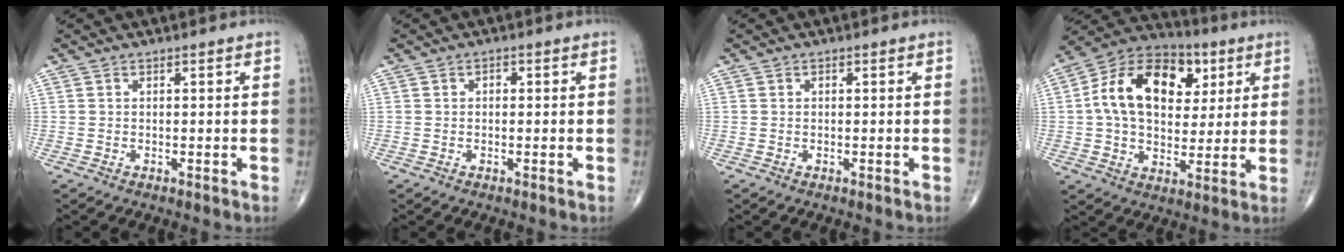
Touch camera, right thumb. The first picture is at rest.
{"total": 1.2, "force": [0.1, 0.8, 0.9], "torque": [-0.011, 0.007, 0.000]}
{"total": 0.5, "force": [0.1, 0.3, 0.4], "torque": [-0.009, 0.001, 0.003]}
{"total": 19.9, "force": [4.8, 13.2, 14.1], "torque": [-0.212, 0.009, 0.073]}